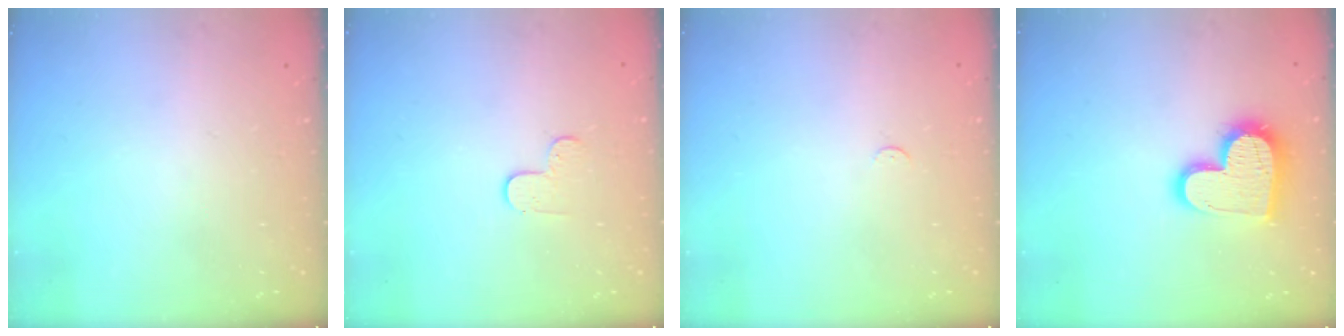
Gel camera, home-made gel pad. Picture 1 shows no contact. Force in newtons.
{"total": 3.6, "press": 3.6, "slide": 0.4}
{"total": 2.3, "press": 2.3, "slide": 0.3}
{"total": 16.1, "press": 16.0, "slide": 1.2}